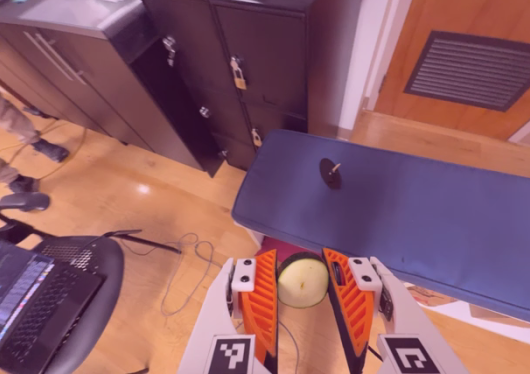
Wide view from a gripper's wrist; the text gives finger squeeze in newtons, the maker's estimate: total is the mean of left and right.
{"total": 10.4, "left": 10.4, "right": 10.4}